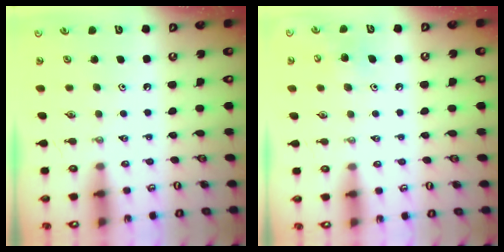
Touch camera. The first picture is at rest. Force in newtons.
{"total": 6.8, "press": 6.8, "slide": 0.6}